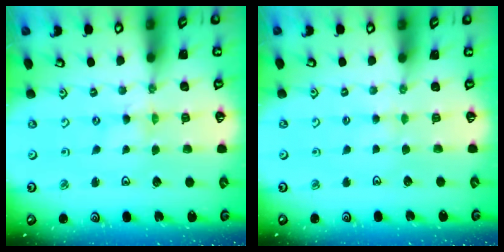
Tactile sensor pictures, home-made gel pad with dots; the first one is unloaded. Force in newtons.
{"total": 2.2, "press": 2.2, "slide": 0.4}